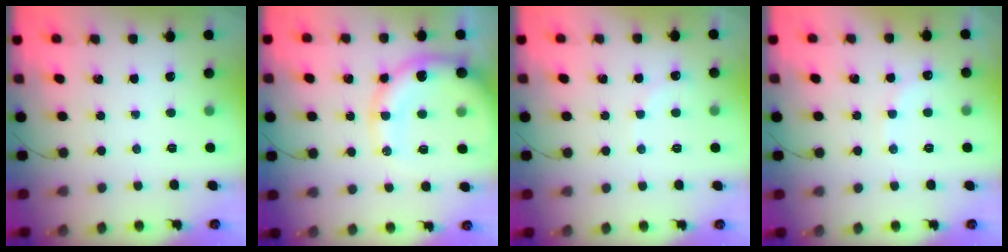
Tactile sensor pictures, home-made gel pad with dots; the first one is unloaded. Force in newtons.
{"total": 15.3, "press": 15.0, "slide": 3.0}
{"total": 5.1, "press": 4.9, "slide": 1.1}
{"total": 7.8, "press": 7.7, "slide": 1.6}